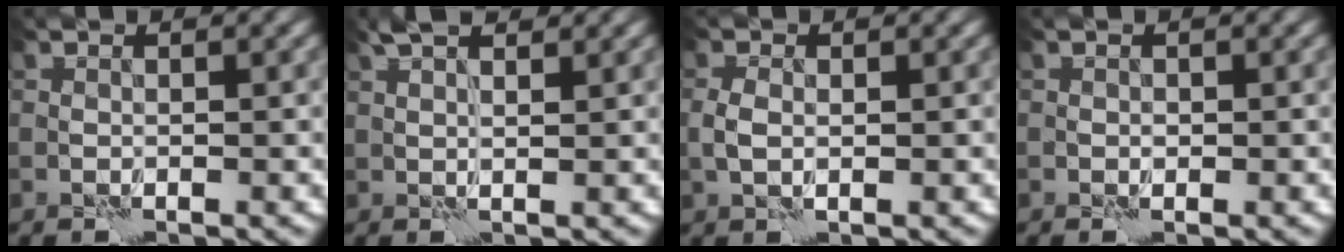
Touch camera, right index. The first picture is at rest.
{"total": 2.8, "force": [2.2, 0.4, 1.7], "torque": [-0.037, 0.004, 0.034]}
{"total": 1.4, "force": [0.2, 0.9, 1.1], "torque": [-0.027, 0.000, 0.003]}
{"total": 0.0}